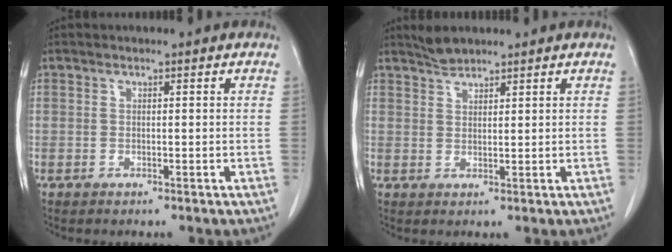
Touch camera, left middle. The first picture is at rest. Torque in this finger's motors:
{"motor_torque": [0.00, 0.00, -0.09, 0.01]}